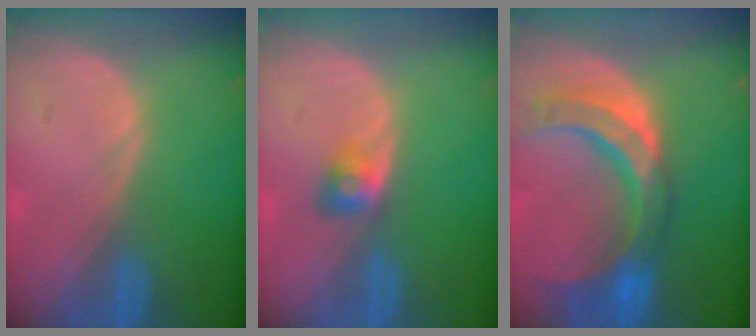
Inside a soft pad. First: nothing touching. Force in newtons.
{"total": 2.9, "press": 2.4, "slide": 1.5}
{"total": 11.2, "press": 9.6, "slide": 5.9}